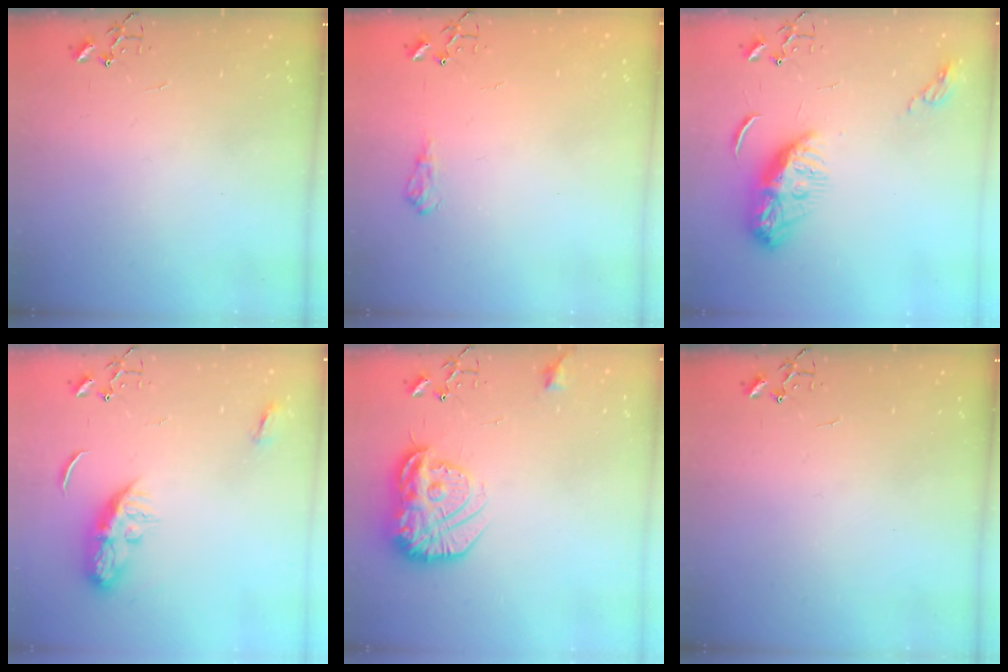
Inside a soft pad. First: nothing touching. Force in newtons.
{"total": 8.2, "press": 8.2, "slide": 0.9}
{"total": 10.9, "press": 10.9, "slide": 0.4}
{"total": 9.3, "press": 9.3, "slide": 0.1}
{"total": 17.6, "press": 17.6, "slide": 1.3}
{"total": 0.0}